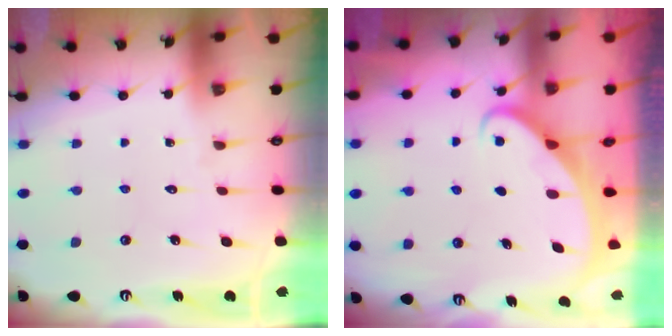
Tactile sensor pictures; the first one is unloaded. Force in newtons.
{"total": 2.1, "press": 2.1, "slide": 0.0}